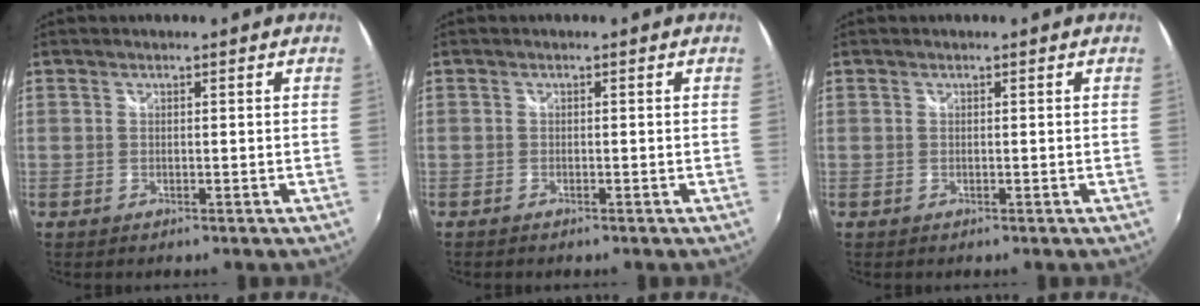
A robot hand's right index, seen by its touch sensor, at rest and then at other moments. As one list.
[{"total": 0.8, "force": [-0.7, 0.3, 0.3], "torque": [-0.007, -0.002, -0.015]}, {"total": 0.0}]